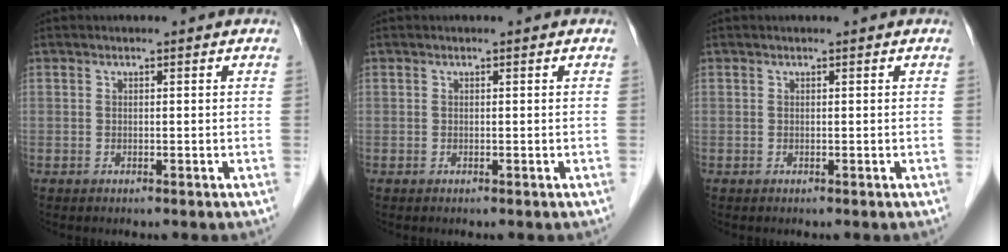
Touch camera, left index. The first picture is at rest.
{"total": 0.0}
{"total": 0.0}